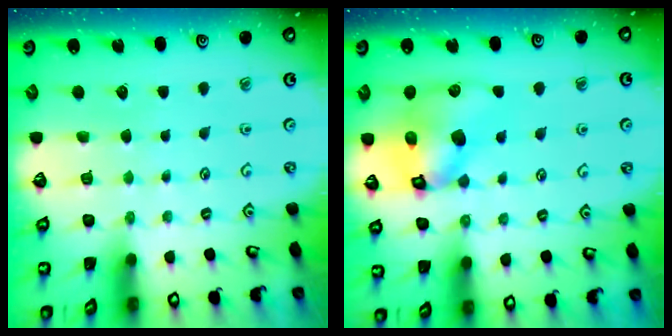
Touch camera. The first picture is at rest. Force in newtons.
{"total": 14.6, "press": 14.5, "slide": 2.2}